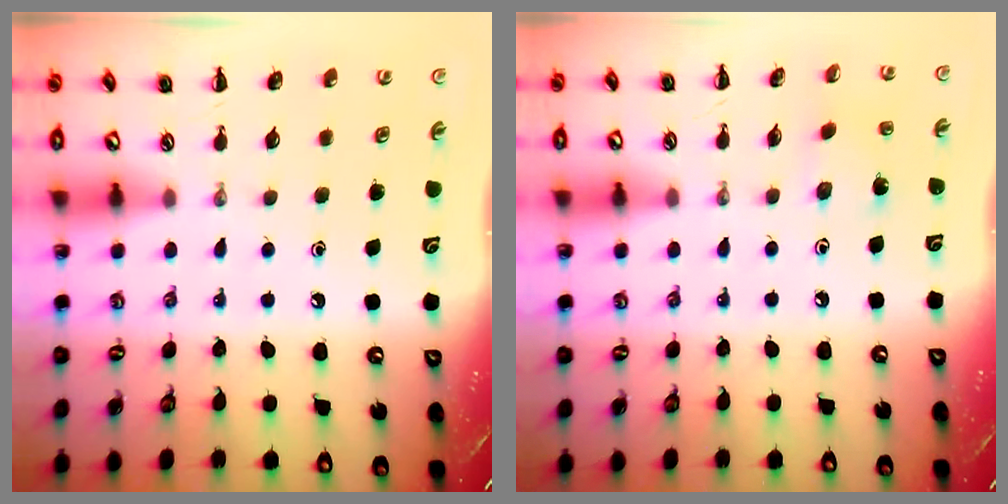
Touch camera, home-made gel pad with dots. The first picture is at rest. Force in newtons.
{"total": 2.7, "press": 2.6, "slide": 0.7}